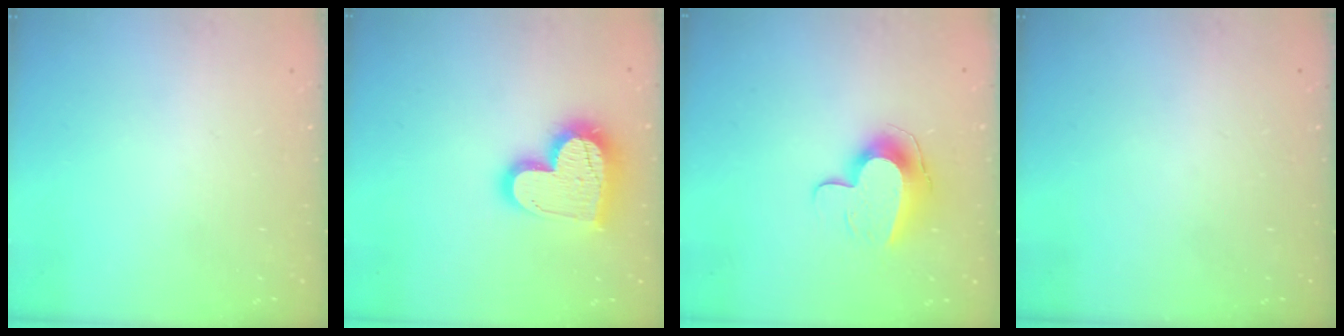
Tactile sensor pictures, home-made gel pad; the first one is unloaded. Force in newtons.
{"total": 17.7, "press": 17.6, "slide": 1.7}
{"total": 11.7, "press": 11.7, "slide": 0.7}
{"total": 0.0}